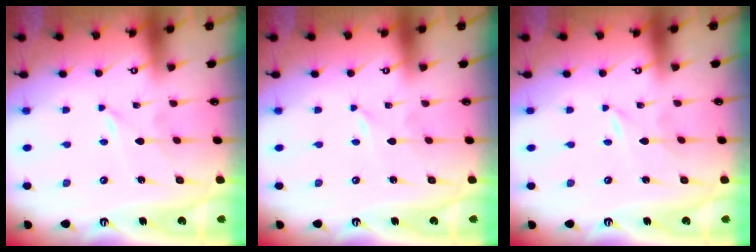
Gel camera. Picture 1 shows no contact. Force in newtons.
{"total": 0.0}
{"total": 0.0}